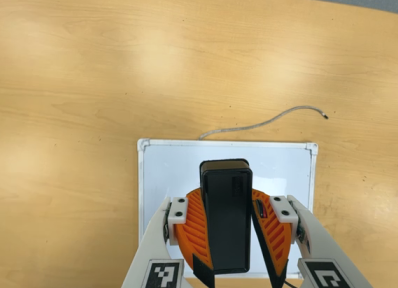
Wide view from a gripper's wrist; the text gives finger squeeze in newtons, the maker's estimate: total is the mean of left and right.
{"total": 9.4, "left": 9.8, "right": 9.1}